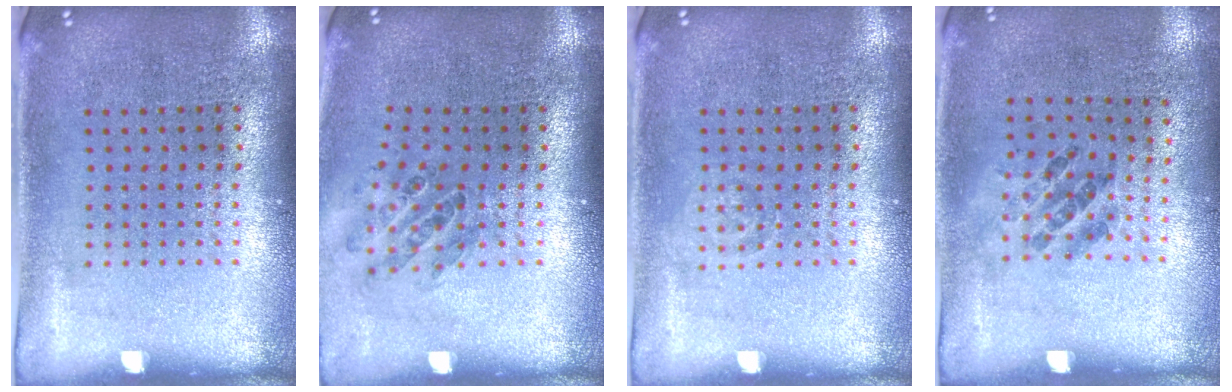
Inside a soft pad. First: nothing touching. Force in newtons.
{"total": 0.9, "press": 0.8, "slide": 0.1}
{"total": 0.7, "press": 0.7, "slide": 0.2}
{"total": 1.1, "press": 0.7, "slide": 0.9}